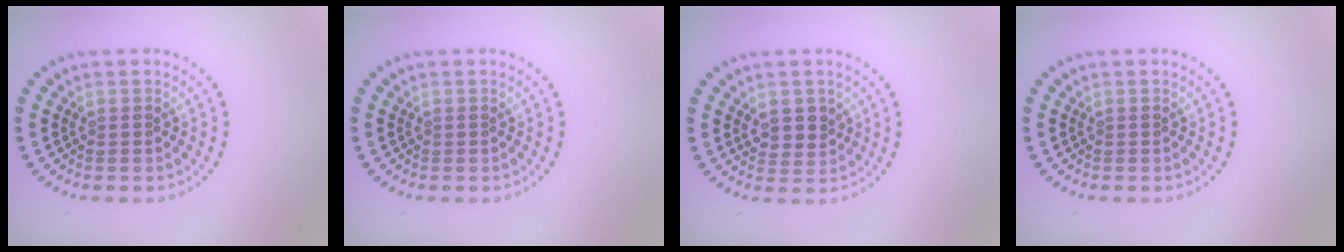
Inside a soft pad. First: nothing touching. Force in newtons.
{"total": 0.0}
{"total": 2.3, "press": 2.2, "slide": 0.8}
{"total": 0.0}